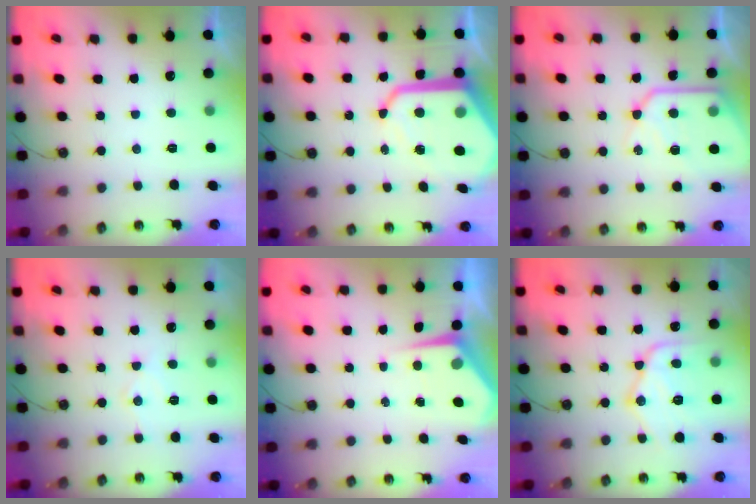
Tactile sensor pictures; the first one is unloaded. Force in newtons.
{"total": 17.4, "press": 17.4, "slide": 1.5}
{"total": 14.8, "press": 14.7, "slide": 1.5}
{"total": 6.8, "press": 6.7, "slide": 0.4}
{"total": 4.4, "press": 4.3, "slide": 0.6}
{"total": 16.0, "press": 16.0, "slide": 1.3}